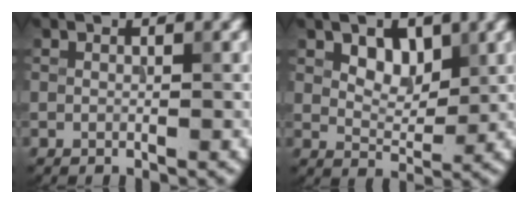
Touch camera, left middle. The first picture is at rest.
{"total": 3.1, "force": [1.5, 1.9, 1.9], "torque": [-0.035, -0.006, 0.024]}